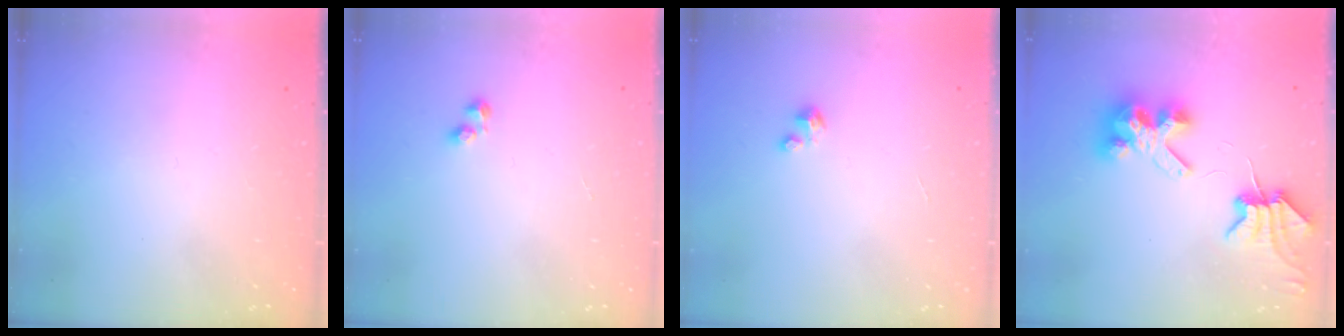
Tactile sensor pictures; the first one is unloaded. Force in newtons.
{"total": 1.2, "press": 1.0, "slide": 0.6}
{"total": 0.6, "press": 0.6, "slide": 0.3}
{"total": 7.1, "press": 7.0, "slide": 0.9}